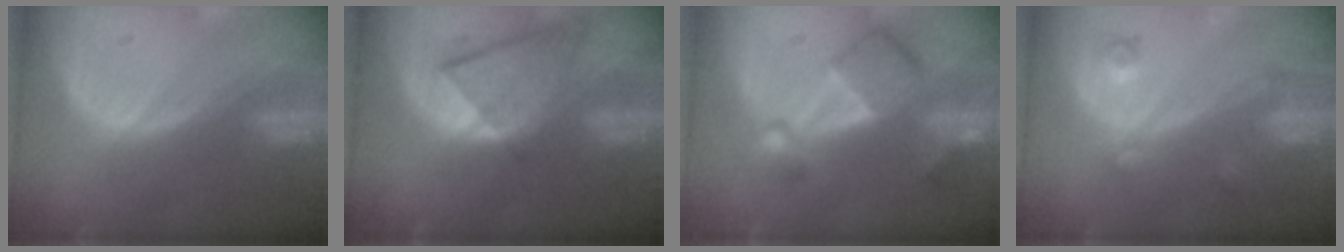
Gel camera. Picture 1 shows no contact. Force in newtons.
{"total": 8.1, "press": 7.2, "slide": 3.6}
{"total": 7.9, "press": 6.9, "slide": 3.9}
{"total": 3.6, "press": 3.4, "slide": 1.3}